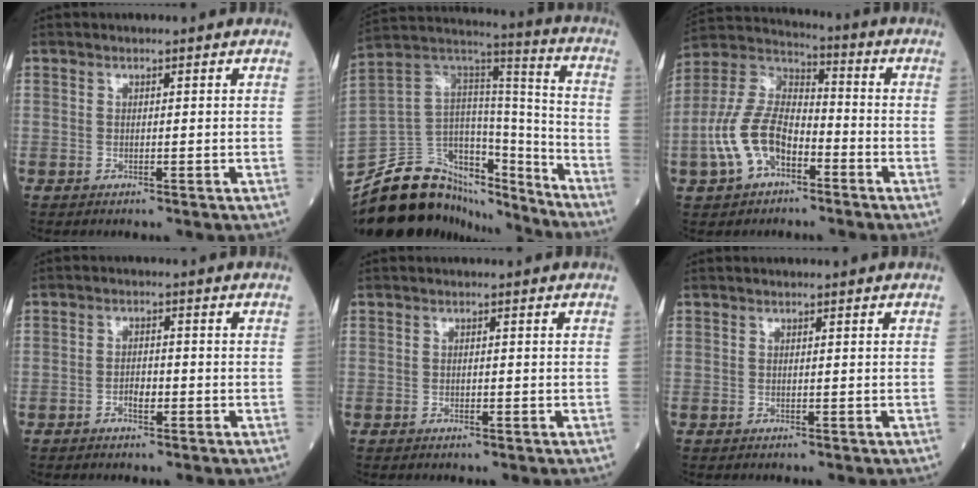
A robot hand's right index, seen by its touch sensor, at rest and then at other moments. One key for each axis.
{"total": 23.1, "fx": -20.0, "fy": 8.9, "fz": 7.2, "tx": -0.156, "ty": 0.061, "tz": -0.324}
{"total": 12.5, "fx": -5.0, "fy": 6.9, "fz": 9.2, "tx": -0.215, "ty": 0.020, "tz": -0.095}
{"total": 2.3, "fx": -1.1, "fy": 1.0, "fz": 1.7, "tx": -0.025, "ty": 0.005, "tz": -0.020}
{"total": 0.7, "fx": -0.3, "fy": 0.3, "fz": 0.5, "tx": -0.007, "ty": 0.001, "tz": -0.004}
{"total": 0.0}